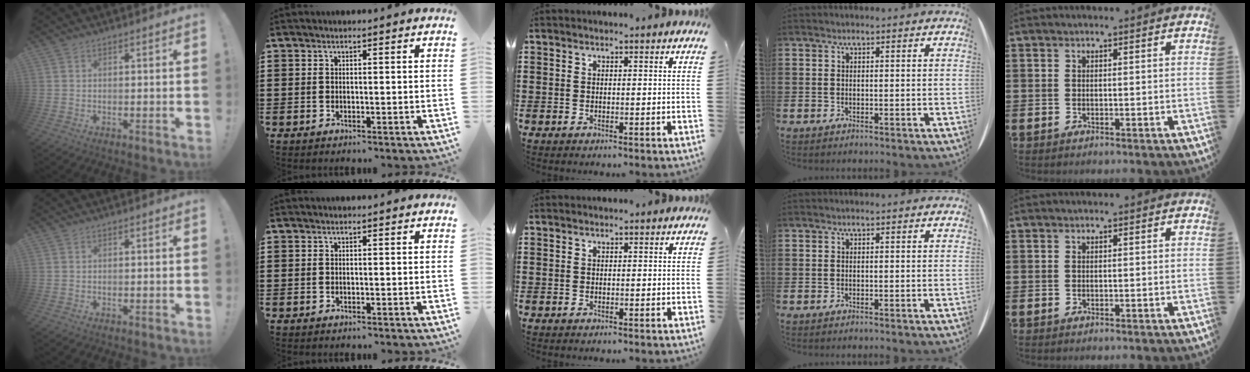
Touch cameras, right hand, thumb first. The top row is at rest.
{}